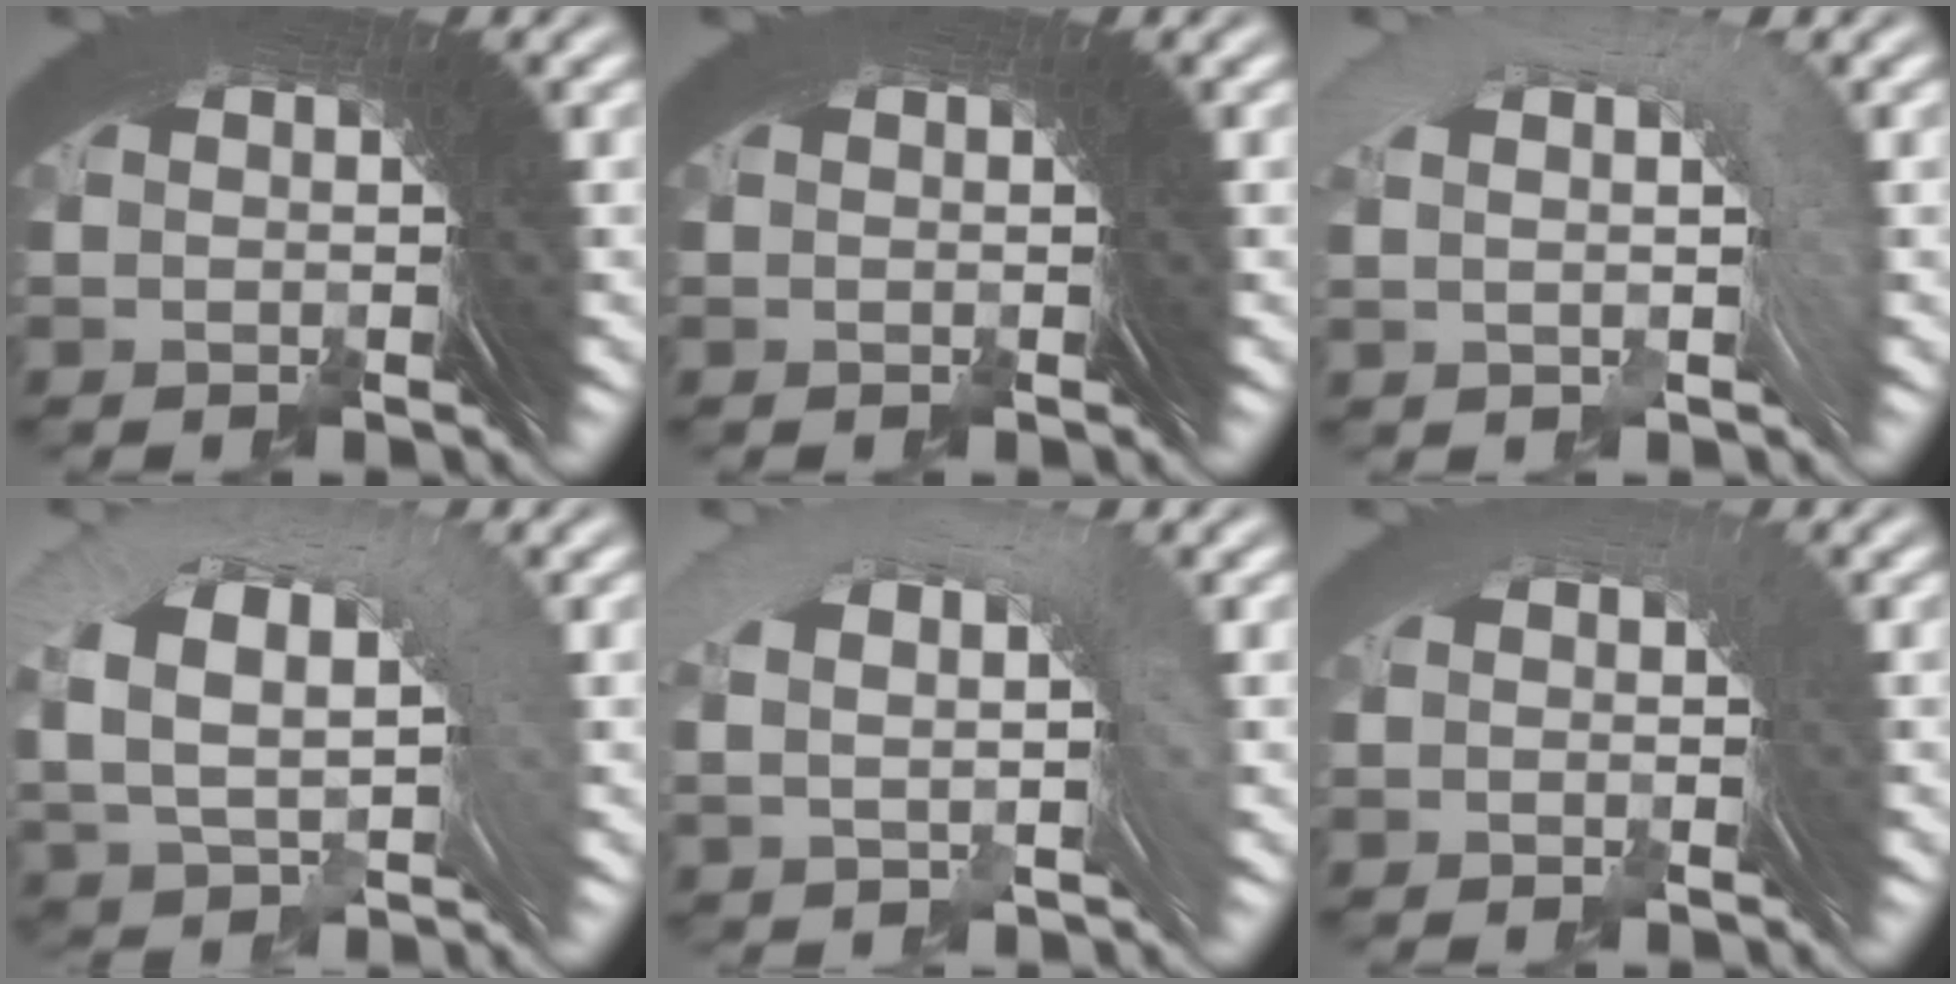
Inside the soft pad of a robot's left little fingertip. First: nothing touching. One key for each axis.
{"total": 0.0}
{"total": 4.0, "fx": 1.1, "fy": 1.5, "fz": 3.6, "tx": -0.045, "ty": 0.033, "tz": 0.011}
{"total": 8.1, "fx": 1.3, "fy": 5.3, "fz": 6.0, "tx": -0.111, "ty": 0.011, "tz": 0.023}
{"total": 4.9, "fx": 1.7, "fy": 2.0, "fz": 4.1, "tx": -0.052, "ty": 0.030, "tz": 0.023}
{"total": 0.9, "fx": -0.6, "fy": -0.1, "fz": 0.6, "tx": 0.012, "ty": 0.014, "tz": -0.016}